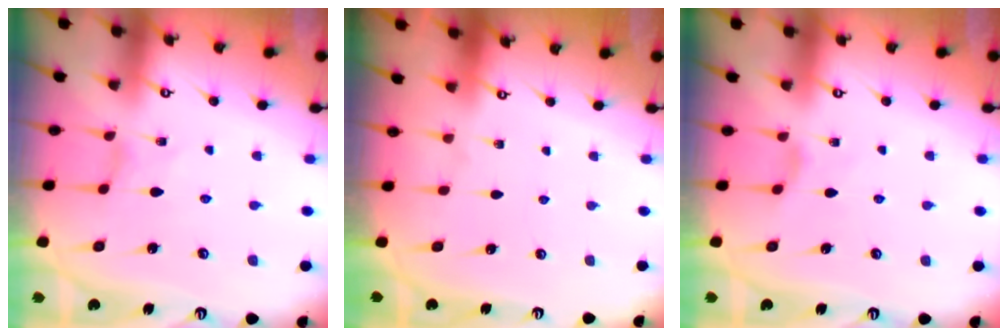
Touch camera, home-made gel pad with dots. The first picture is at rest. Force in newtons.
{"total": 0.0}
{"total": 2.0, "press": 2.0, "slide": 0.4}